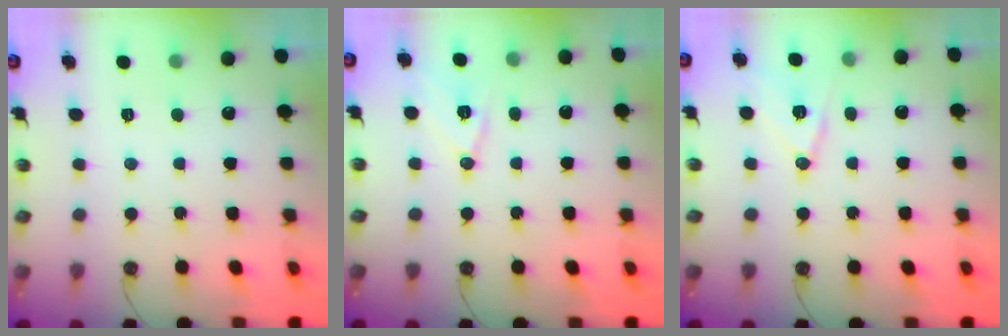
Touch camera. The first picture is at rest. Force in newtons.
{"total": 10.0, "press": 9.3, "slide": 3.6}
{"total": 10.7, "press": 10.1, "slide": 3.4}